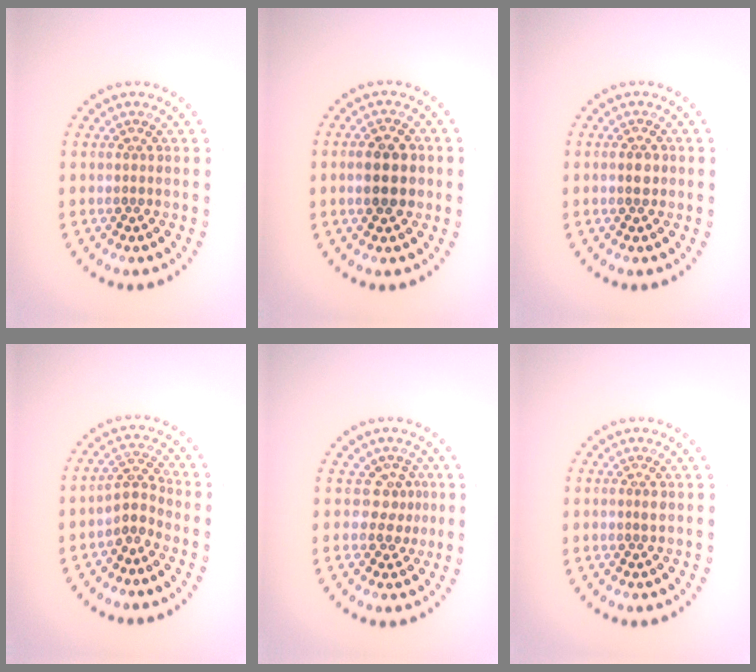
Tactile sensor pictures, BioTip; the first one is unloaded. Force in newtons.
{"total": 3.6, "press": 3.6, "slide": 0.2}
{"total": 1.0, "press": 1.0, "slide": 0.3}
{"total": 2.3, "press": 1.7, "slide": 1.5}
{"total": 2.2, "press": 1.5, "slide": 1.6}
{"total": 0.6, "press": 0.4, "slide": 0.5}